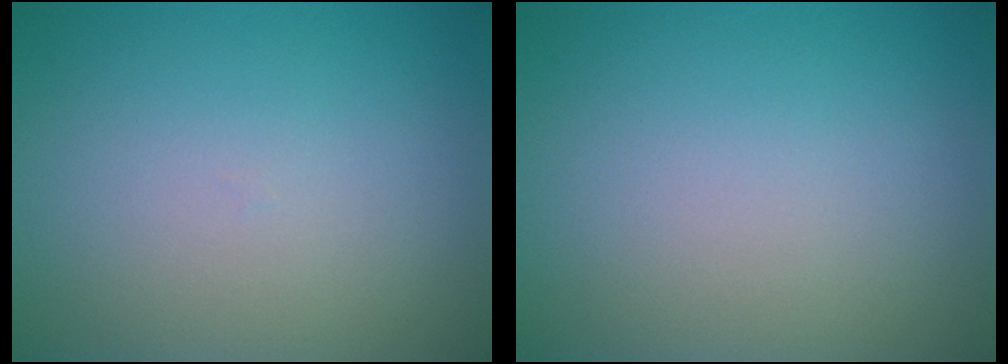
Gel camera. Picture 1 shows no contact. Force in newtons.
{"total": 0.0}